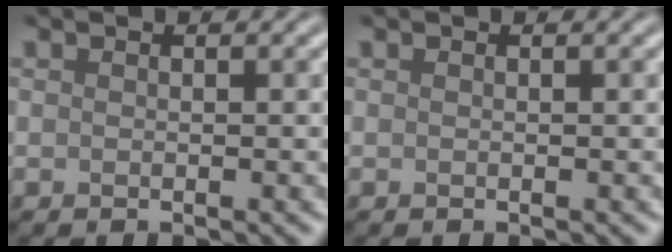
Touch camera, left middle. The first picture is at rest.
{"total": 0.0}